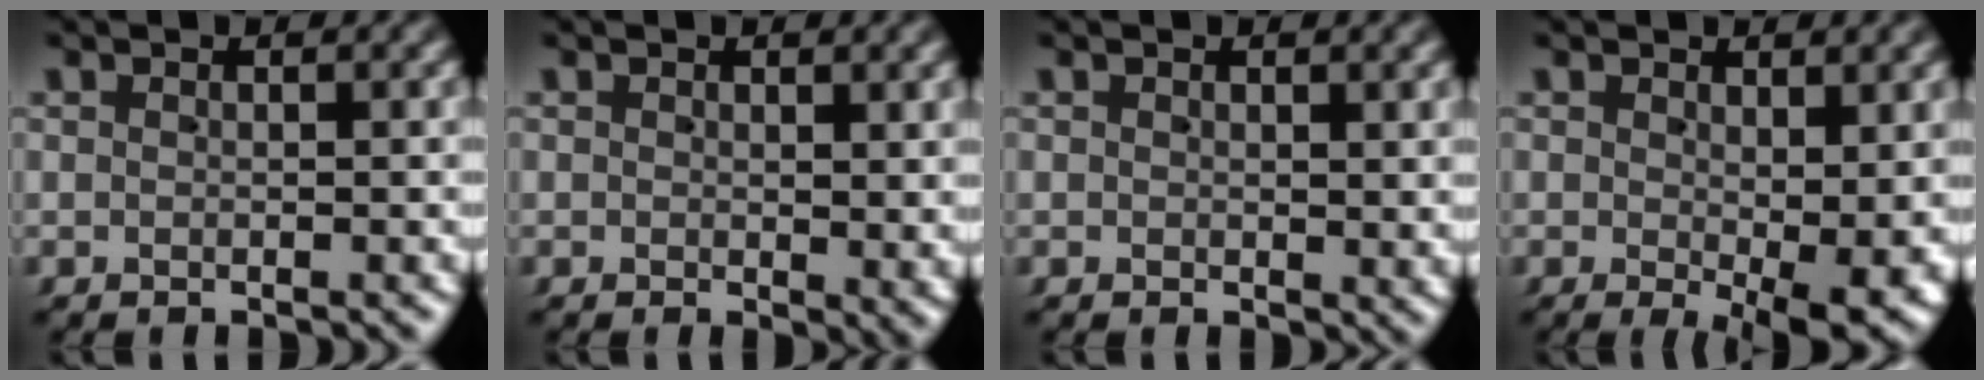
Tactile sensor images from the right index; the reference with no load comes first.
{"total": 1.3, "force": [0.3, 0.6, 1.1], "torque": [-0.005, -0.005, 0.007]}
{"total": 0.9, "force": [0.4, 0.6, 0.5], "torque": [-0.001, -0.002, 0.008]}
{"total": 4.4, "force": [-0.8, 1.1, 4.2], "torque": [-0.054, -0.019, -0.004]}